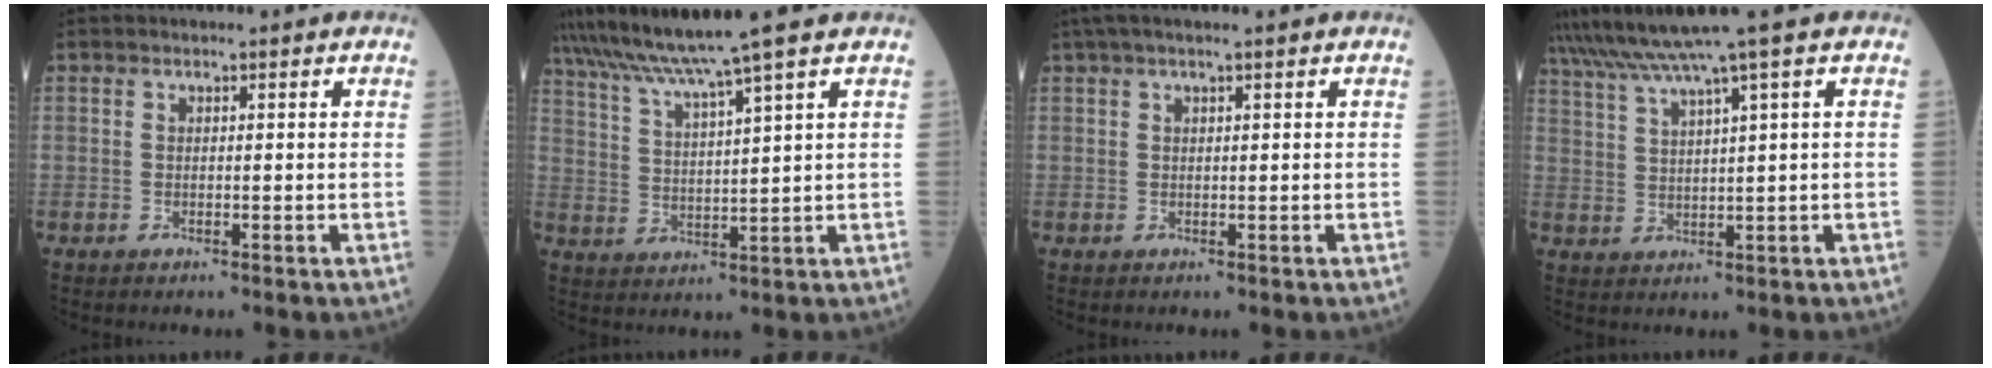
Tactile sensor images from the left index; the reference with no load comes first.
{"total": 9.0, "force": [7.3, -2.2, 4.8], "torque": [-0.089, 0.009, 0.133]}
{"total": 3.8, "force": [2.8, -0.3, 2.5], "torque": [-0.043, 0.030, 0.051]}
{"total": 7.1, "force": [5.2, -2.3, 4.2], "torque": [-0.082, 0.014, 0.097]}